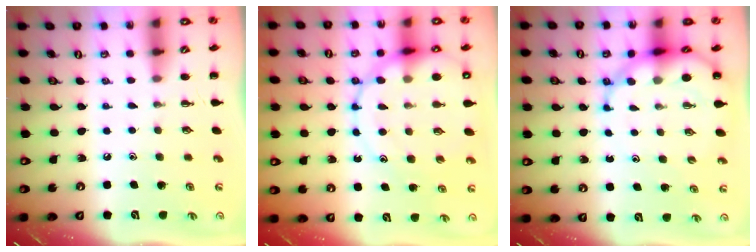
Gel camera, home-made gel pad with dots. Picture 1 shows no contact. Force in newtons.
{"total": 18.5, "press": 18.1, "slide": 3.5}
{"total": 9.4, "press": 9.0, "slide": 2.7}